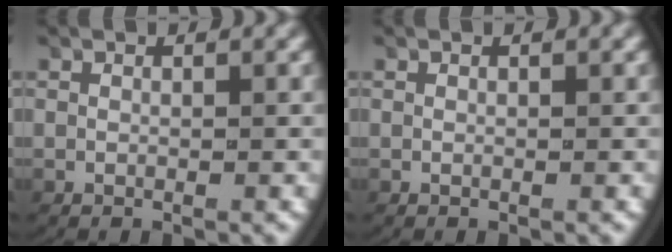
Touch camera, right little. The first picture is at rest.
{"total": 0.0}